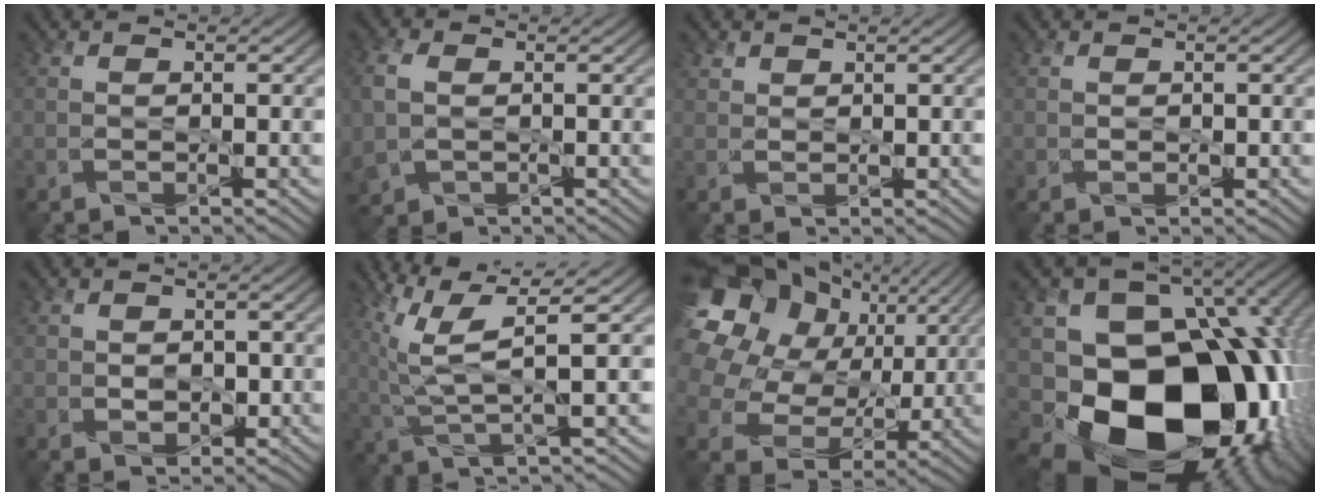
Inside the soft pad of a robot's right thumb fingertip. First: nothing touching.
{"total": 5.2, "force": [0.3, 4.0, 3.3], "torque": [-0.102, -0.008, 0.007]}
{"total": 1.6, "force": [1.1, 1.1, 0.3], "torque": [-0.008, 0.000, 0.025]}
{"total": 0.7, "force": [0.0, 0.6, 0.3], "torque": [-0.006, -0.006, 0.001]}
{"total": 2.1, "force": [-0.1, 1.8, 1.1], "torque": [-0.023, -0.007, -0.001]}
{"total": 8.5, "force": [2.9, 2.0, 7.7], "torque": [-0.174, 0.017, 0.062]}
{"total": 20.2, "force": [6.9, 15.8, 10.4], "torque": [-0.303, 0.042, 0.150]}
{"total": 18.9, "force": [-4.3, 14.3, 11.6], "torque": [-0.170, -0.052, -0.051]}